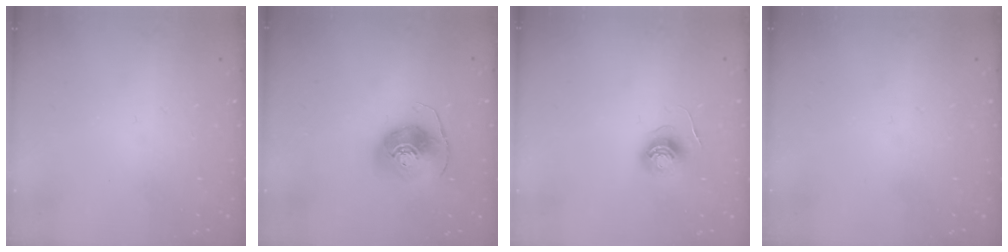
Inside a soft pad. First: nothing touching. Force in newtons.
{"total": 9.9, "press": 9.8, "slide": 1.1}
{"total": 6.0, "press": 6.0, "slide": 0.3}
{"total": 0.0}